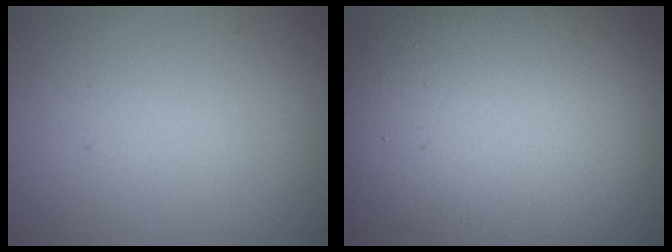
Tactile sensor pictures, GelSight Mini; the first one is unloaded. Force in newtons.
{"total": 18.2, "press": 18.2, "slide": 1.2}